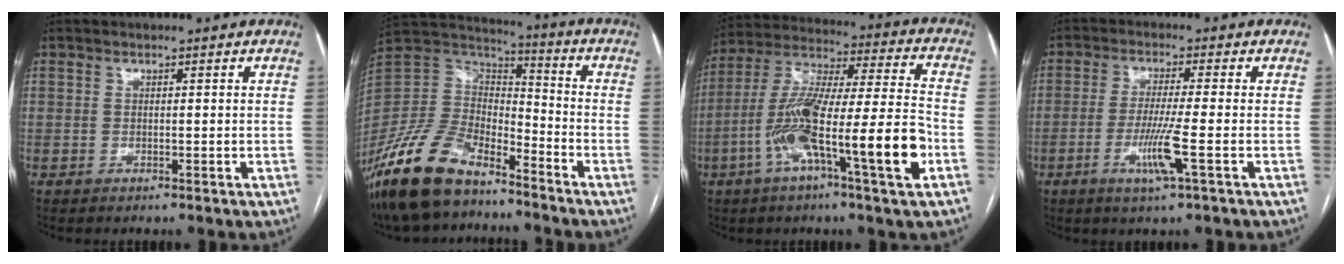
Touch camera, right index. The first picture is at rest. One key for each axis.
{"total": 17.5, "fx": -13.0, "fy": 7.1, "fz": 9.2, "tx": -0.197, "ty": 0.011, "tz": -0.250}
{"total": 19.8, "fx": -6.8, "fy": 1.2, "fz": 18.6, "tx": -0.332, "ty": 0.000, "tz": -0.119}
{"total": 6.4, "fx": -2.3, "fy": -0.6, "fz": 6.0, "tx": -0.116, "ty": -0.016, "tz": -0.044}